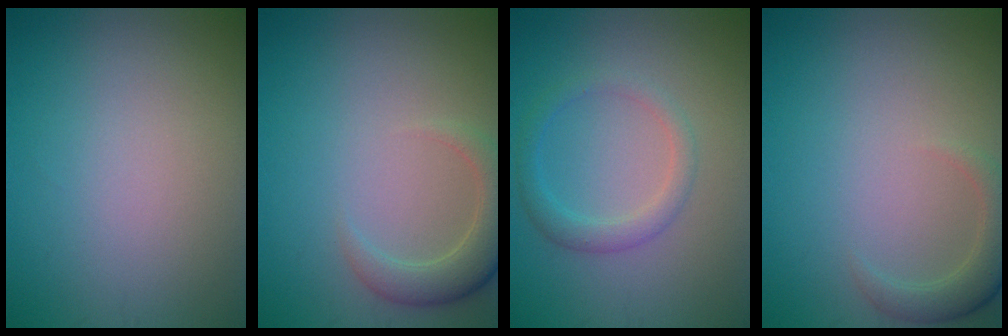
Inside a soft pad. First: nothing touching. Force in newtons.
{"total": 3.6, "press": 3.5, "slide": 0.5}
{"total": 2.3, "press": 2.3, "slide": 0.0}
{"total": 2.7, "press": 2.6, "slide": 0.5}